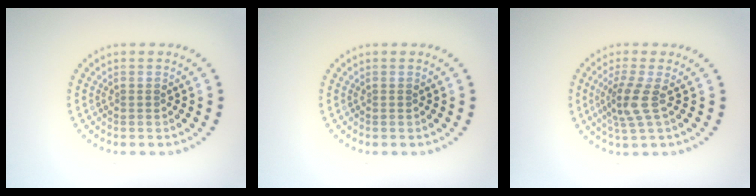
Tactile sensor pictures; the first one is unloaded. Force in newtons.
{"total": 0.0}
{"total": 2.8, "press": 2.1, "slide": 1.8}